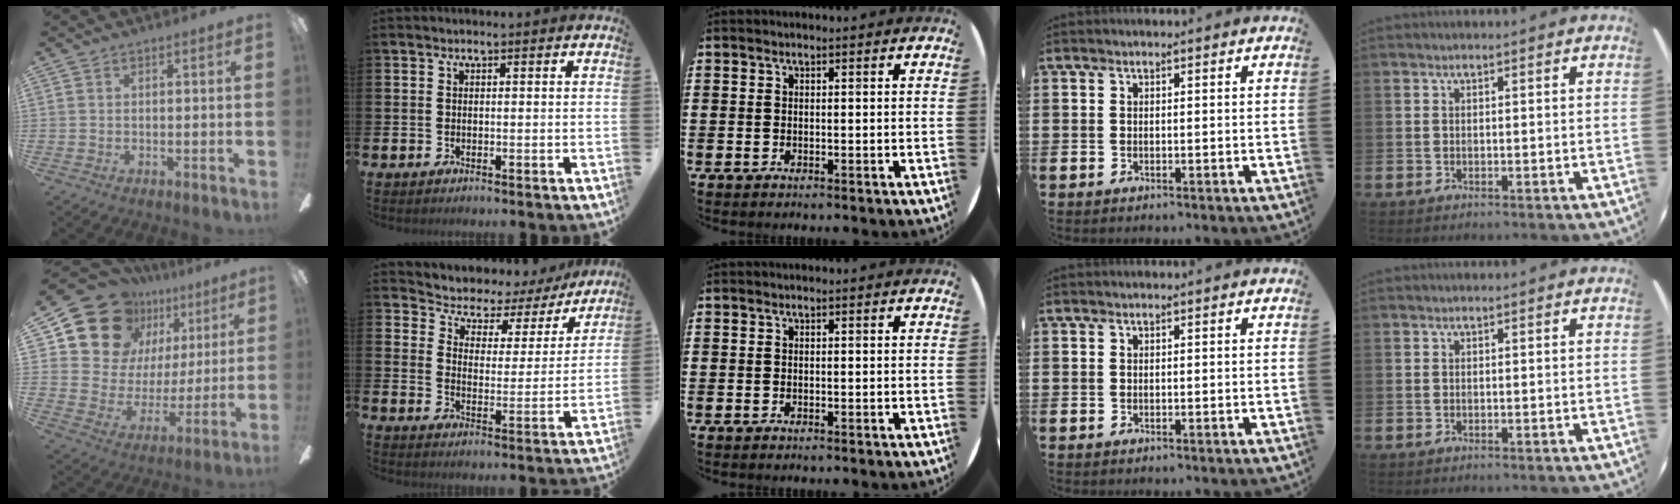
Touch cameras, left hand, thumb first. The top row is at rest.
{"thumb": {"total": 20.1, "force": [11.7, 14.3, 7.8], "torque": [-0.143, -0.061, 0.236]}, "index": {"total": 4.9, "force": [4.4, 2.3, 0.3], "torque": [-0.039, -0.039, 0.068]}}